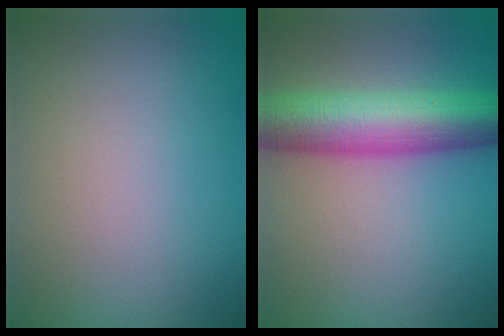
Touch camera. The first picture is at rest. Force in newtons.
{"total": 9.5, "press": 9.5, "slide": 0.3}